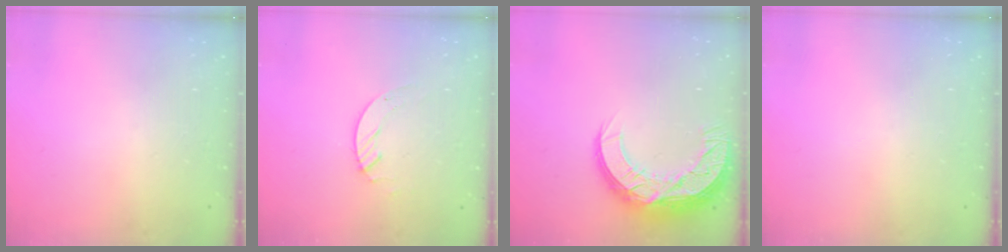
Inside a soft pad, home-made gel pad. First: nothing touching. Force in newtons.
{"total": 2.4, "press": 2.4, "slide": 0.2}
{"total": 16.0, "press": 16.0, "slide": 1.3}
{"total": 0.0}